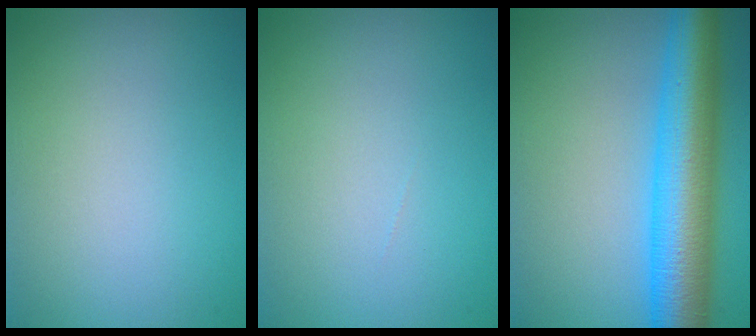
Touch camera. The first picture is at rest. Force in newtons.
{"total": 0.0}
{"total": 10.0, "press": 10.0, "slide": 0.1}